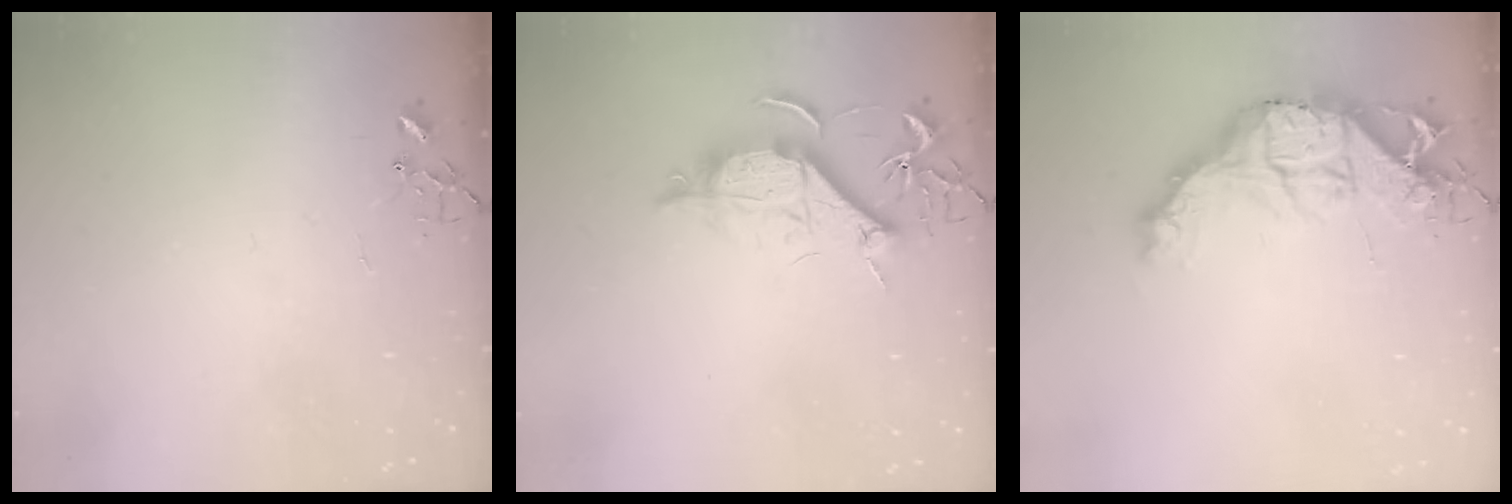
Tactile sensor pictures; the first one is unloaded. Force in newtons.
{"total": 10.6, "press": 10.6, "slide": 0.8}
{"total": 18.1, "press": 18.0, "slide": 2.0}